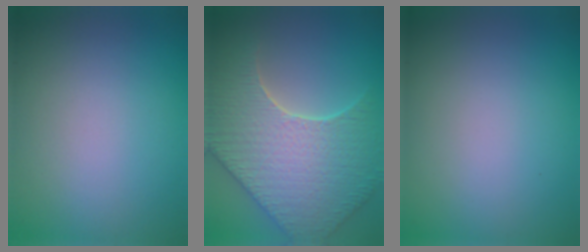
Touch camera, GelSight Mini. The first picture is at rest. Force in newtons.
{"total": 7.9, "press": 6.8, "slide": 4.1}
{"total": 0.0}